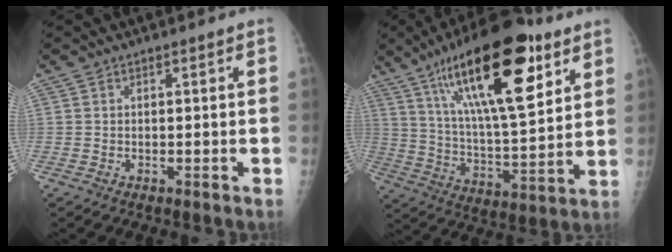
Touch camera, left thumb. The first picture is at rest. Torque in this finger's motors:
{"motor_torque": [2.44, 2.11, 1.92, -0.85, 0.64]}